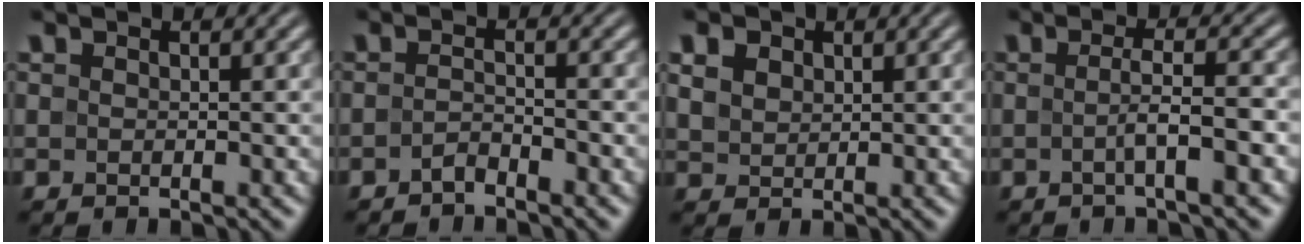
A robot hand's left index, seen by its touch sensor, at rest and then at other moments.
{"total": 1.4, "force": [-1.2, 0.3, 0.7], "torque": [-0.014, 0.006, -0.025]}
{"total": 3.6, "force": [2.0, 2.4, 1.7], "torque": [-0.048, 0.012, 0.032]}
{"total": 3.5, "force": [-0.6, 0.5, 3.4], "torque": [-0.055, 0.002, -0.014]}